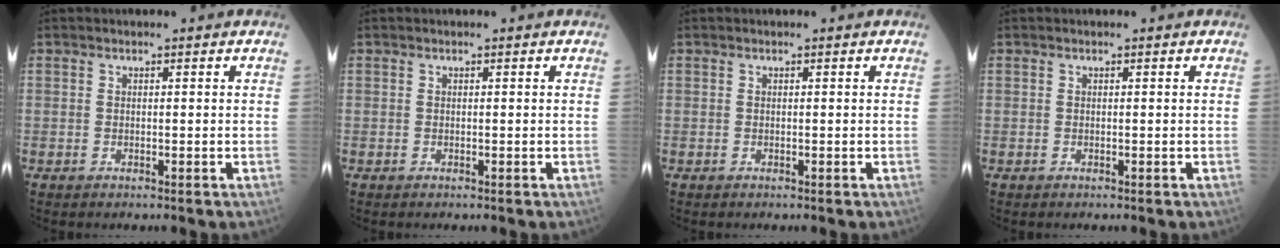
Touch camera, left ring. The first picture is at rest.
{"total": 0.0}
{"total": 0.0}
{"total": 0.0}